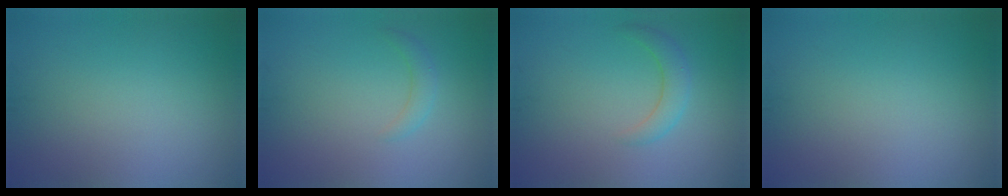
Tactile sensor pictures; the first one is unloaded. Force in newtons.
{"total": 1.3, "press": 1.3, "slide": 0.0}
{"total": 2.0, "press": 2.0, "slide": 0.1}
{"total": 0.0}